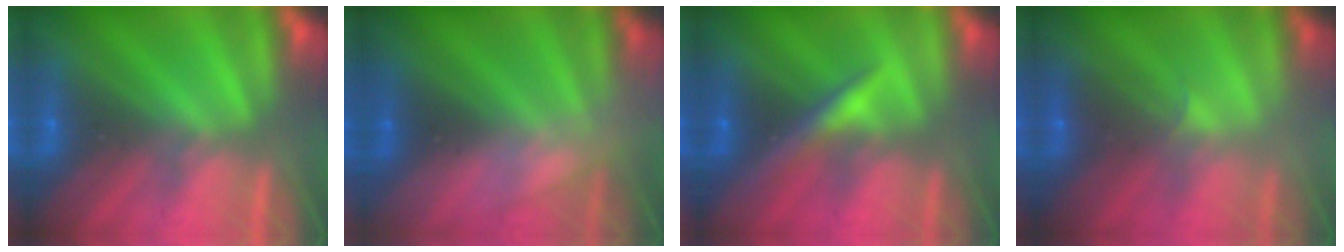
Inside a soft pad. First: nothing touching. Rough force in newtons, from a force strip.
{"total": 2.8}
{"total": 3.6}
{"total": 2.0}